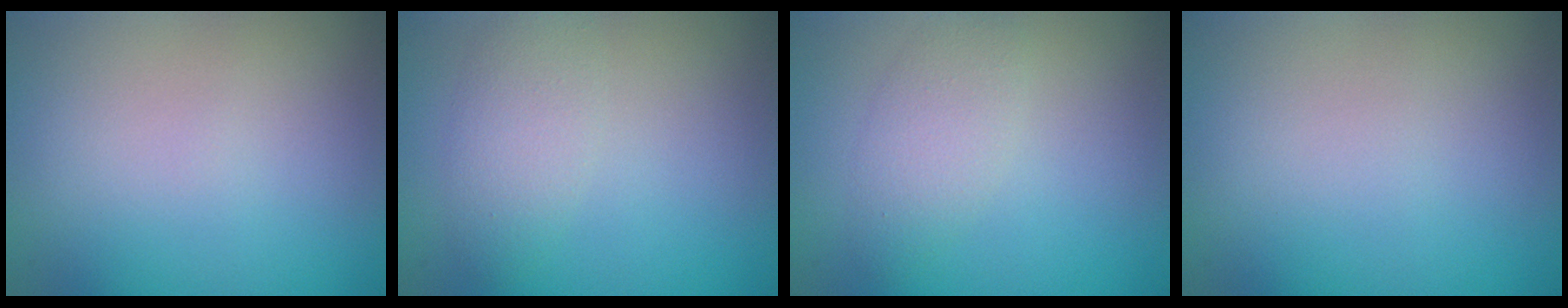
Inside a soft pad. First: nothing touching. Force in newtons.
{"total": 2.7, "press": 2.7, "slide": 0.0}
{"total": 2.6, "press": 2.6, "slide": 0.1}
{"total": 0.0}